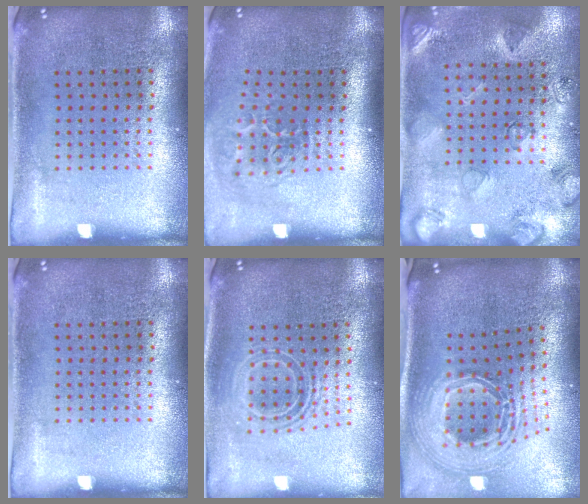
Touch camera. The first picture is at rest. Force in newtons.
{"total": 1.9, "press": 1.2, "slide": 1.5}
{"total": 2.5, "press": 1.8, "slide": 1.8}
{"total": 0.0}
{"total": 1.7, "press": 1.2, "slide": 1.1}
{"total": 2.9, "press": 2.0, "slide": 2.1}